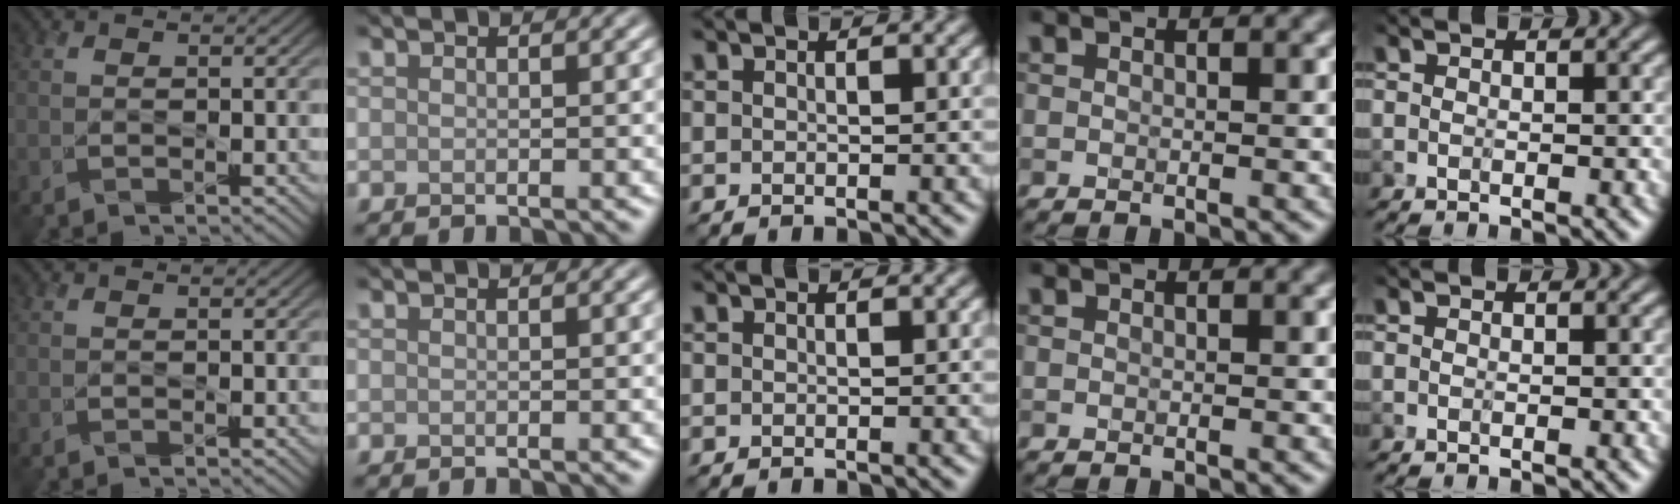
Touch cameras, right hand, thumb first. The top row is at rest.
{}